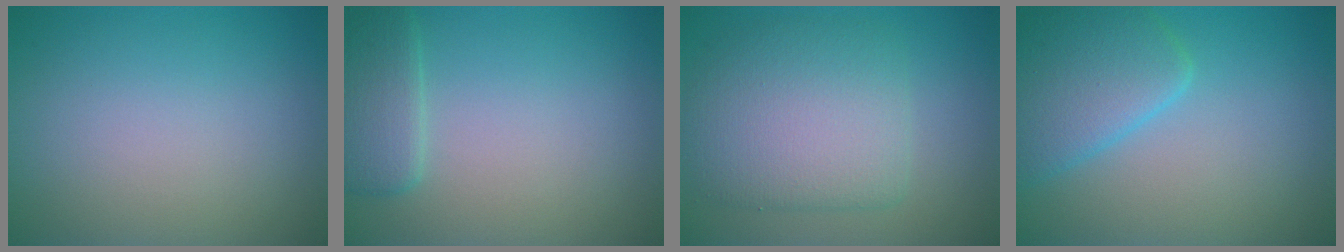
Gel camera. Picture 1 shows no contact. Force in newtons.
{"total": 2.9, "press": 2.8, "slide": 0.2}
{"total": 6.5, "press": 6.5, "slide": 0.2}
{"total": 5.0, "press": 5.0, "slide": 0.3}